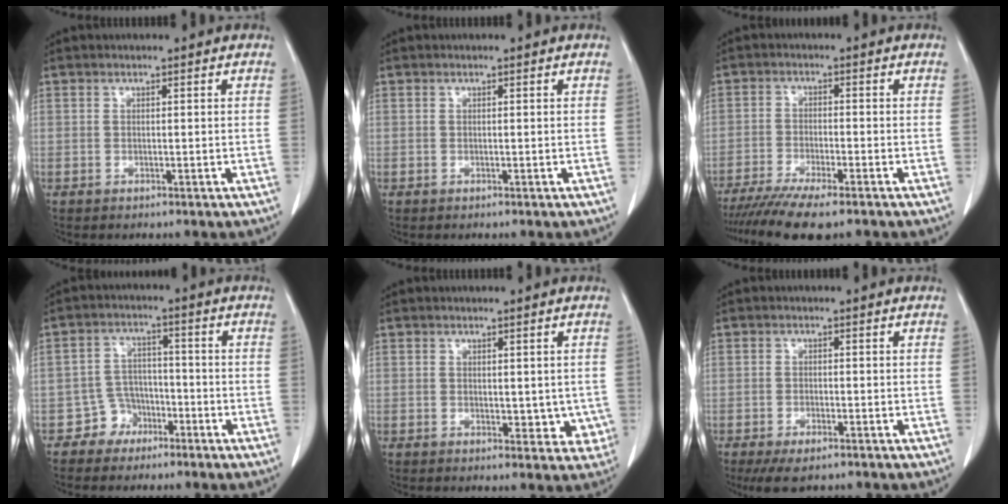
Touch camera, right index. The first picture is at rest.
{"total": 0.0}
{"total": 9.6, "force": [-7.7, 0.6, 5.7], "torque": [-0.089, -0.019, -0.124]}
{"total": 4.5, "force": [-2.8, 3.5, 0.3], "torque": [-0.005, 0.014, -0.046]}
{"total": 3.8, "force": [-0.2, 2.4, 3.0], "torque": [-0.015, -0.004, 0.003]}
{"total": 4.7, "force": [-3.4, 1.4, 3.0], "torque": [-0.054, -0.012, -0.054]}